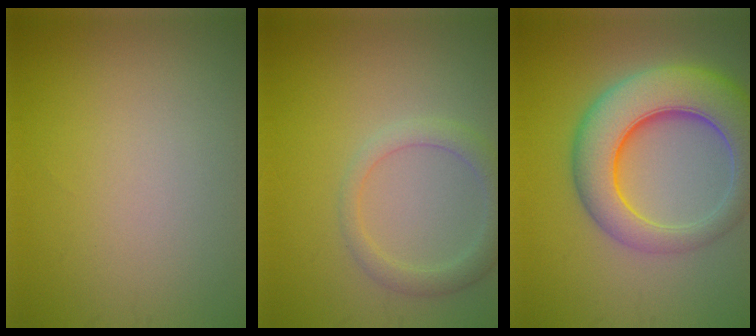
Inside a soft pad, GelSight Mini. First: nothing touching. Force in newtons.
{"total": 2.6, "press": 2.6, "slide": 0.3}
{"total": 9.5, "press": 9.5, "slide": 0.6}